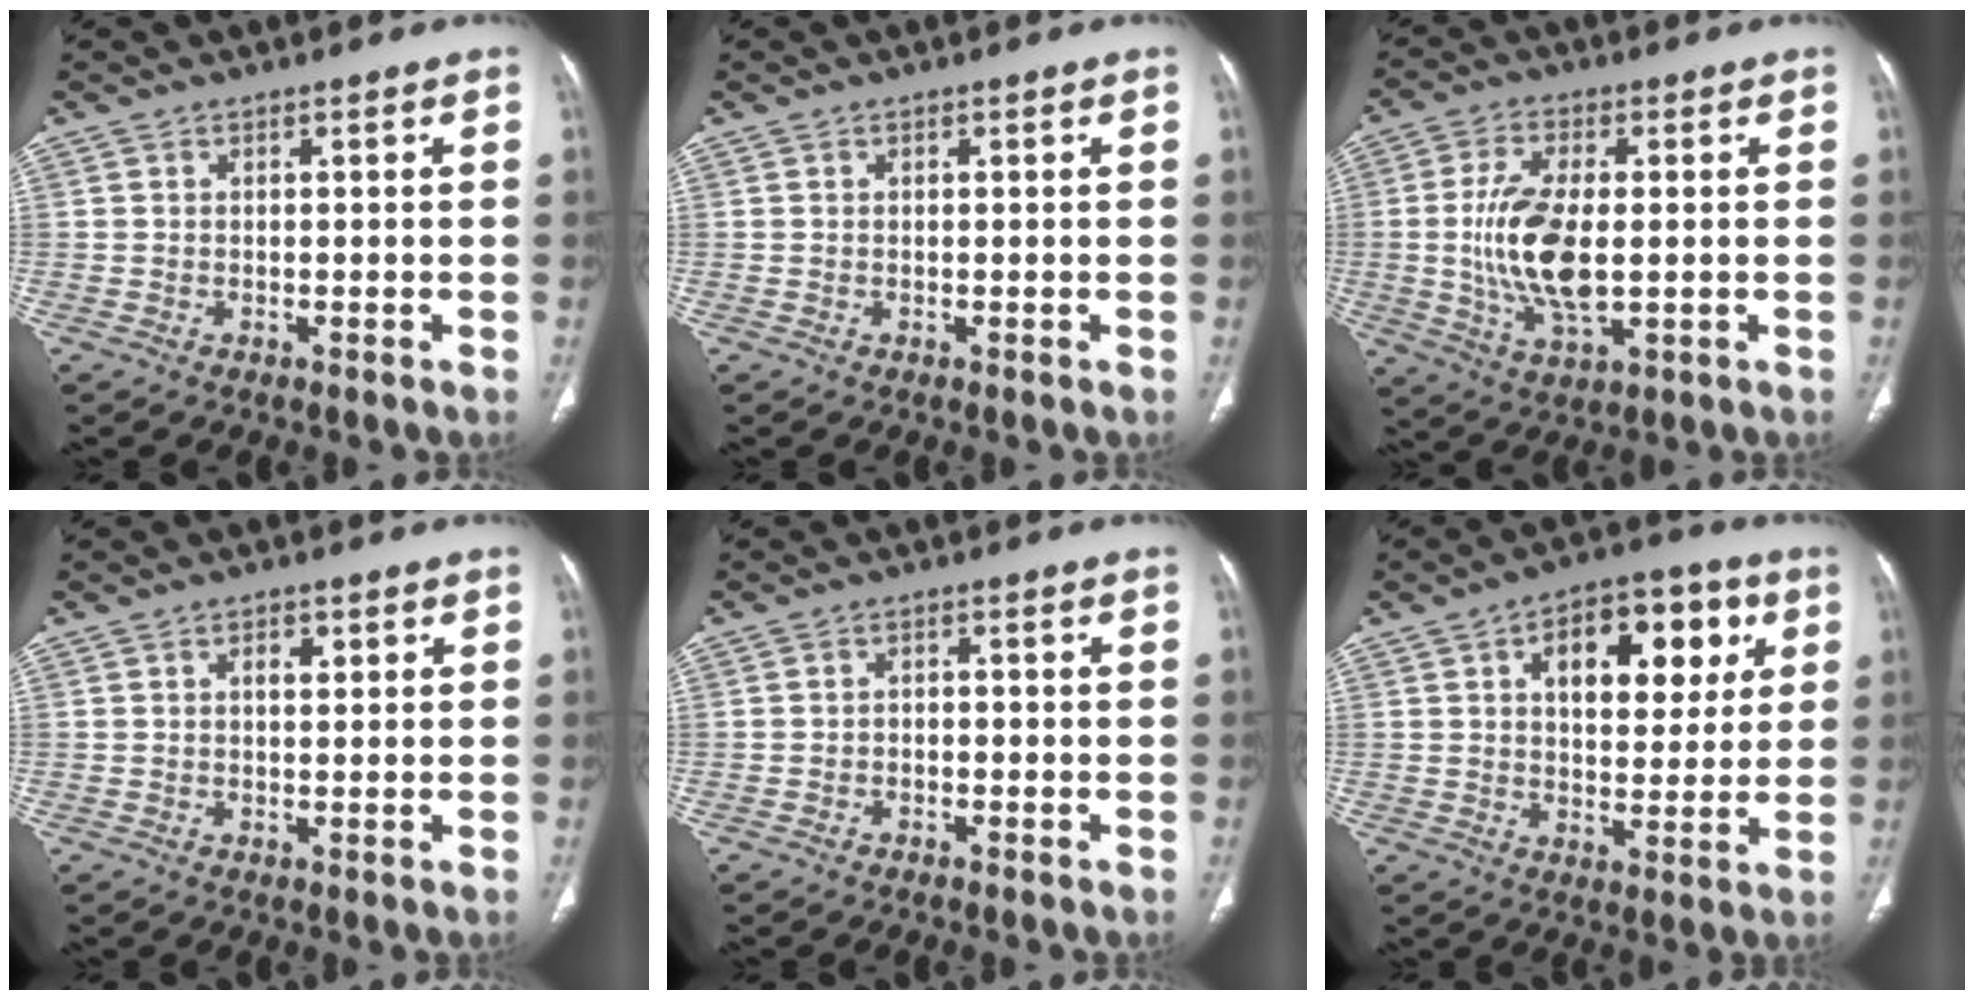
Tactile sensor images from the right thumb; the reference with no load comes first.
{"total": 0.0}
{"total": 12.8, "force": [-0.4, 5.9, 11.4], "torque": [-0.229, -0.008, -0.003]}
{"total": 2.4, "force": [0.9, 1.3, 1.8], "torque": [-0.022, -0.001, 0.011]}
{"total": 1.4, "force": [-0.6, 1.1, 0.7], "torque": [-0.005, 0.008, -0.011]}
{"total": 15.6, "force": [5.2, 8.6, 11.9], "torque": [-0.118, 0.003, 0.074]}